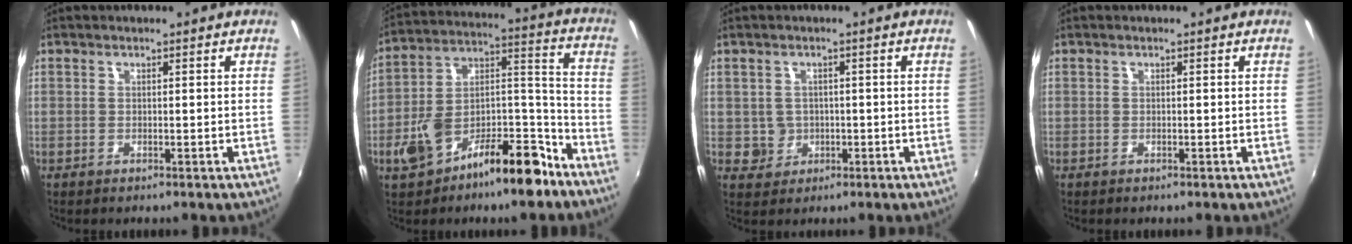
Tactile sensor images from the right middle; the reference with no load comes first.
{"total": 17.5, "force": [-10.3, 7.7, 11.9], "torque": [-0.193, 0.030, -0.154]}
{"total": 3.9, "force": [-0.5, 3.8, 0.5], "torque": [-0.013, 0.006, 0.001]}
{"total": 0.0}